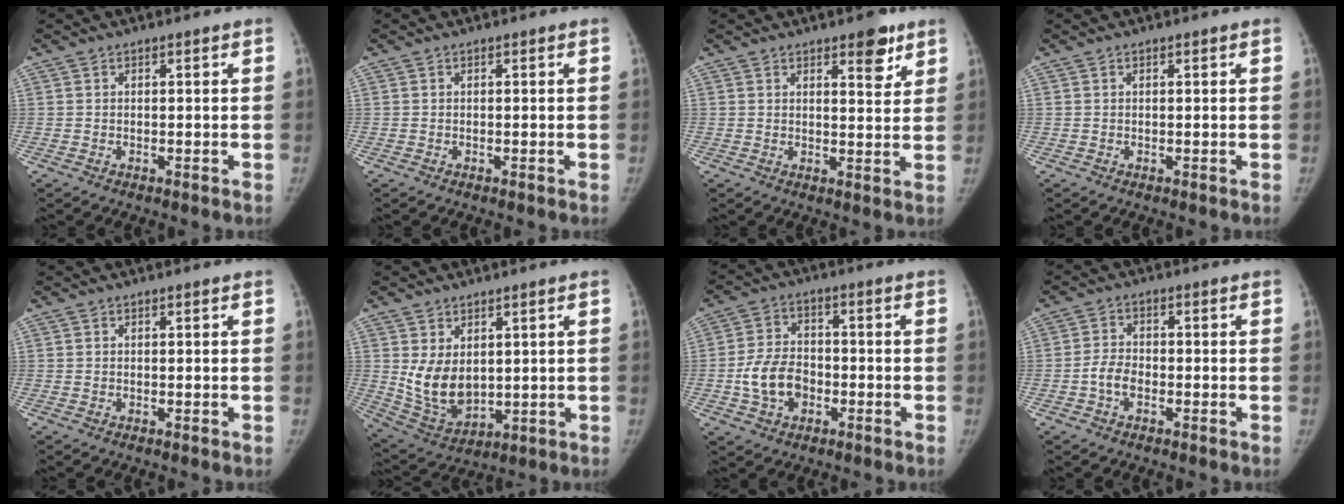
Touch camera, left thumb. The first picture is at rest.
{"total": 0.0}
{"total": 5.8, "force": [3.6, 2.2, 4.0], "torque": [-0.034, -0.021, 0.046]}
{"total": 0.0}
{"total": 0.0}
{"total": 9.9, "force": [1.9, 6.6, 7.0], "torque": [-0.107, -0.022, 0.062]}
{"total": 9.0, "force": [-2.4, 6.5, 5.7], "torque": [-0.094, 0.021, -0.046]}
{"total": 3.7, "force": [-1.4, 2.3, 2.5], "torque": [-0.048, 0.016, -0.031]}